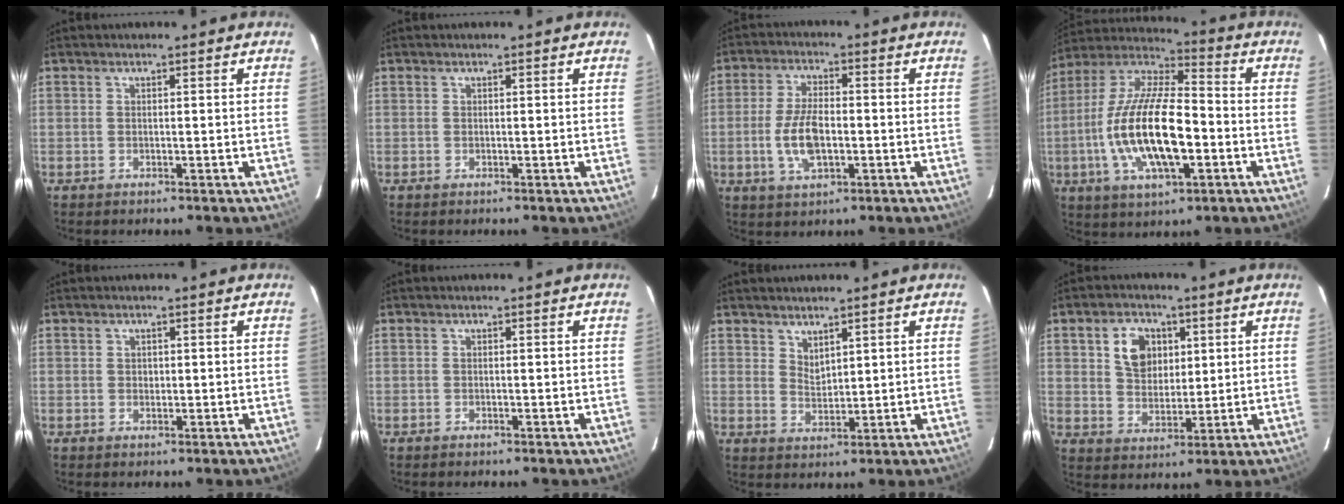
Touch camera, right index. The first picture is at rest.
{"total": 0.0}
{"total": 8.6, "force": [-1.7, 4.0, 7.5], "torque": [-0.154, -0.001, -0.029]}
{"total": 19.7, "force": [-4.2, 7.2, 17.8], "torque": [-0.357, -0.006, -0.080]}
{"total": 0.8, "force": [0.2, 0.8, 0.1], "torque": [0.002, 0.003, 0.003]}
{"total": 0.0}
{"total": 3.1, "force": [2.7, 1.2, 1.1], "torque": [-0.016, -0.002, 0.050]}
{"total": 8.0, "force": [2.9, 6.0, 4.4], "torque": [-0.081, 0.018, 0.058]}